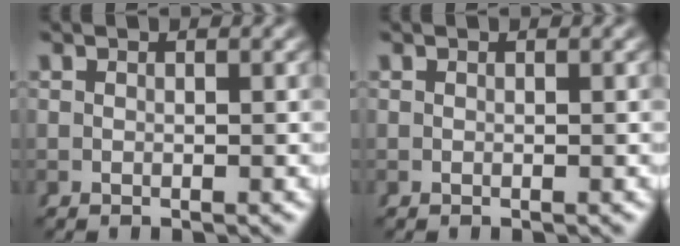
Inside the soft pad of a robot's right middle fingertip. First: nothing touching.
{"total": 0.0}